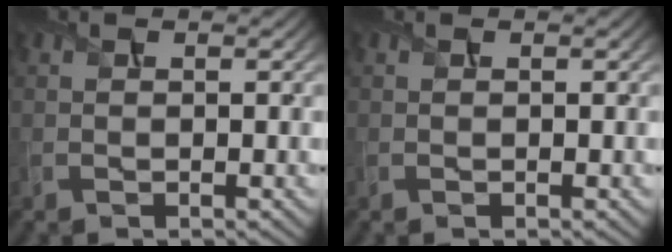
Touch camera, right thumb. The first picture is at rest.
{"total": 0.0}